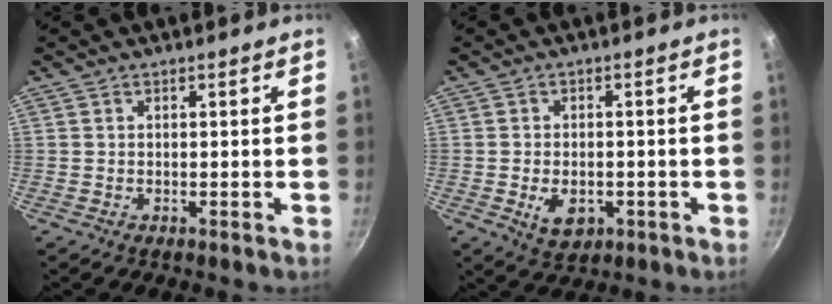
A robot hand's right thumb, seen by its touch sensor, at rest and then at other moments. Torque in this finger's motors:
{"motor_torque": [-0.20, 0.29, 0.34, 0.46, 0.03]}